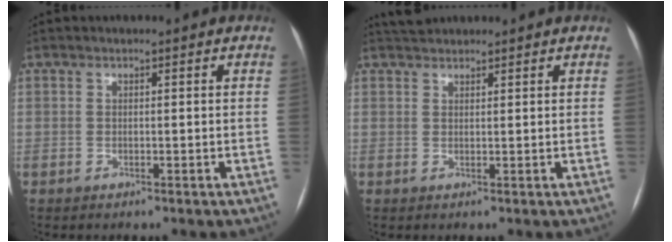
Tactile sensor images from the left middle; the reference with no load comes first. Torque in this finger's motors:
{"motor_torque": [0.04, -0.02, -0.01, 0.00]}